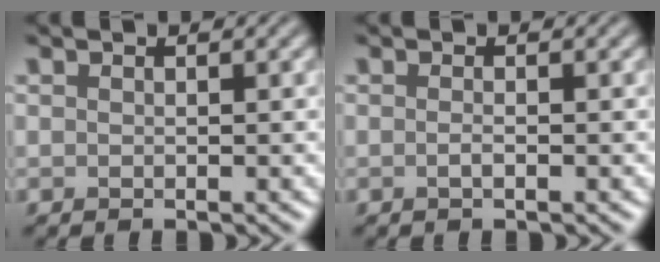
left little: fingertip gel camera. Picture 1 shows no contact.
{"total": 0.7, "force": [-0.2, 0.2, 0.7], "torque": [-0.011, 0.000, -0.005]}